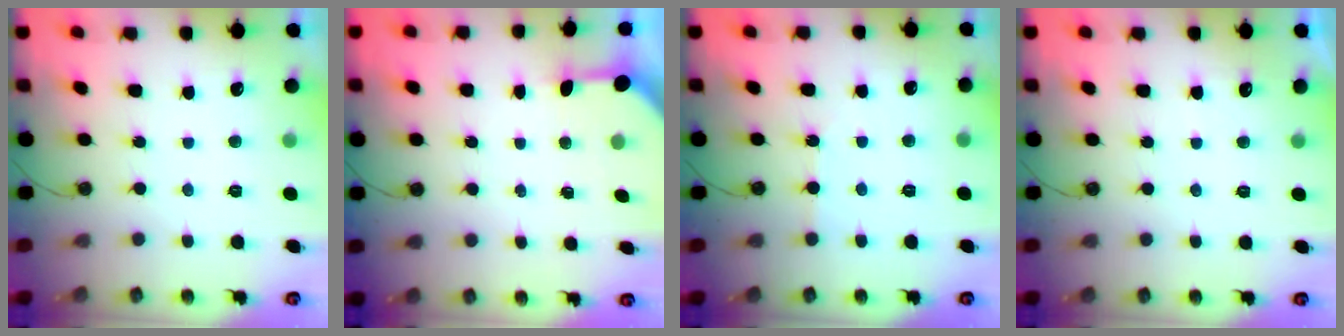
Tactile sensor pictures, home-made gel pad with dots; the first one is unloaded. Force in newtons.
{"total": 3.3, "press": 3.3, "slide": 0.3}
{"total": 2.9, "press": 2.8, "slide": 0.5}
{"total": 3.0, "press": 3.0, "slide": 0.4}